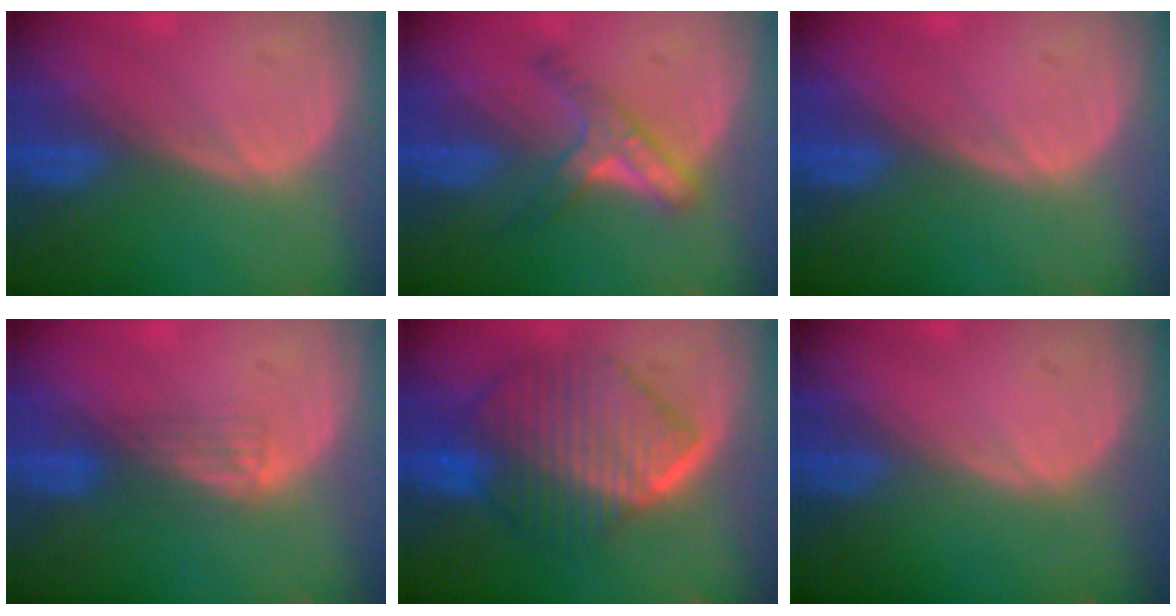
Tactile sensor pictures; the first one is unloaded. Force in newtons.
{"total": 5.1, "press": 5.1, "slide": 0.4}
{"total": 0.0}
{"total": 2.5, "press": 2.2, "slide": 1.3}
{"total": 10.5, "press": 10.4, "slide": 1.0}
{"total": 0.0}